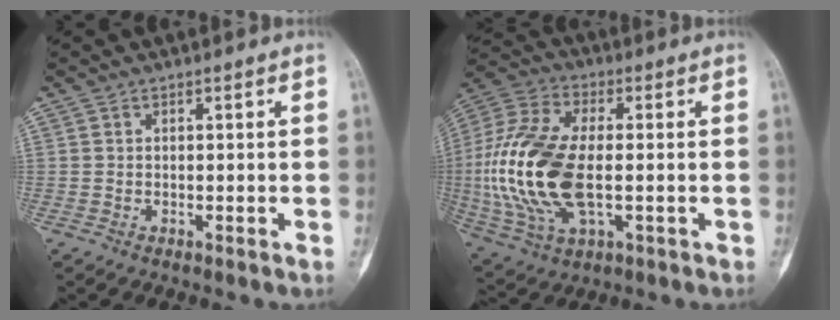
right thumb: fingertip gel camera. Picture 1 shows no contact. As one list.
[{"total": 21.9, "force": [-1.8, 11.5, 18.6], "torque": [-0.413, 0.002, -0.027]}]